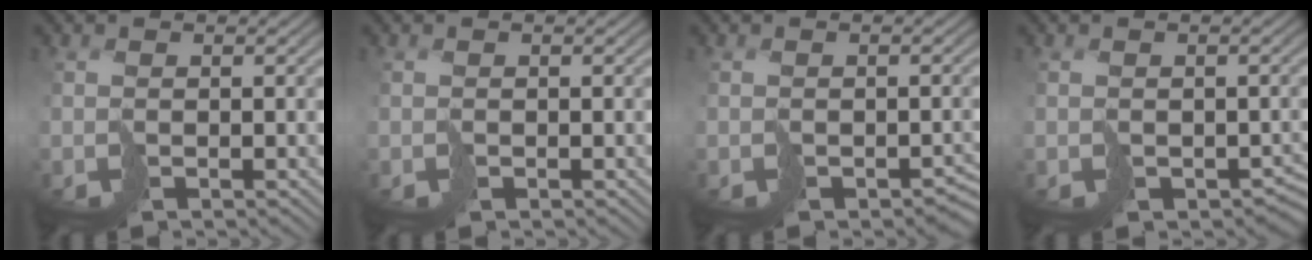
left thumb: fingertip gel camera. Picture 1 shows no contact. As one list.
[{"total": 0.0}, {"total": 2.3, "force": [-1.3, 1.2, 1.4], "torque": [-0.016, -0.008, -0.015]}, {"total": 2.6, "force": [-1.0, 1.9, 1.4], "torque": [-0.024, -0.018, -0.012]}]